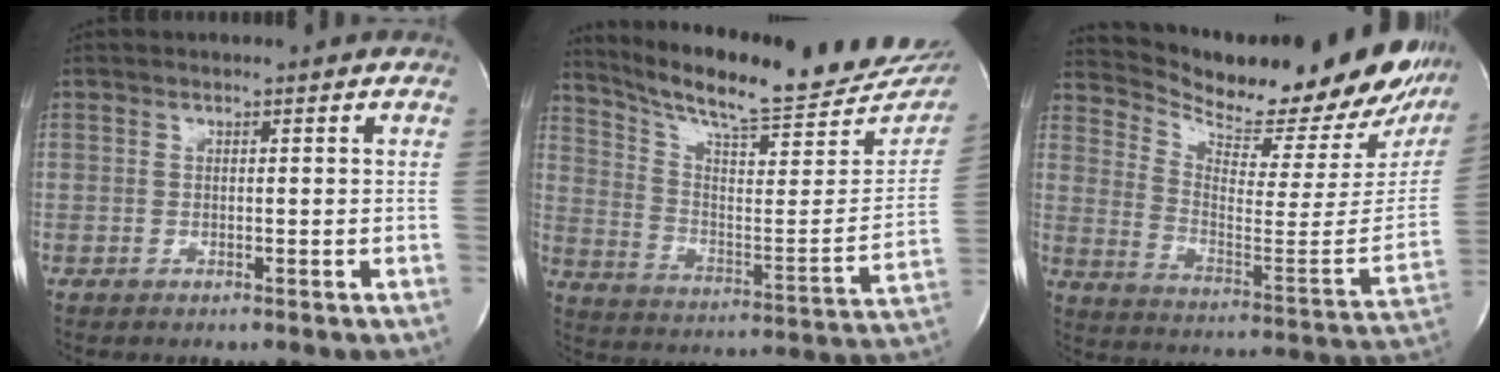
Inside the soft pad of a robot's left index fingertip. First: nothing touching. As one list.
[{"total": 25.3, "force": [22.3, 3.3, 11.5], "torque": [-0.187, -0.067, 0.307]}, {"total": 27.3, "force": [24.8, 4.4, 10.3], "torque": [-0.172, -0.105, 0.327]}]